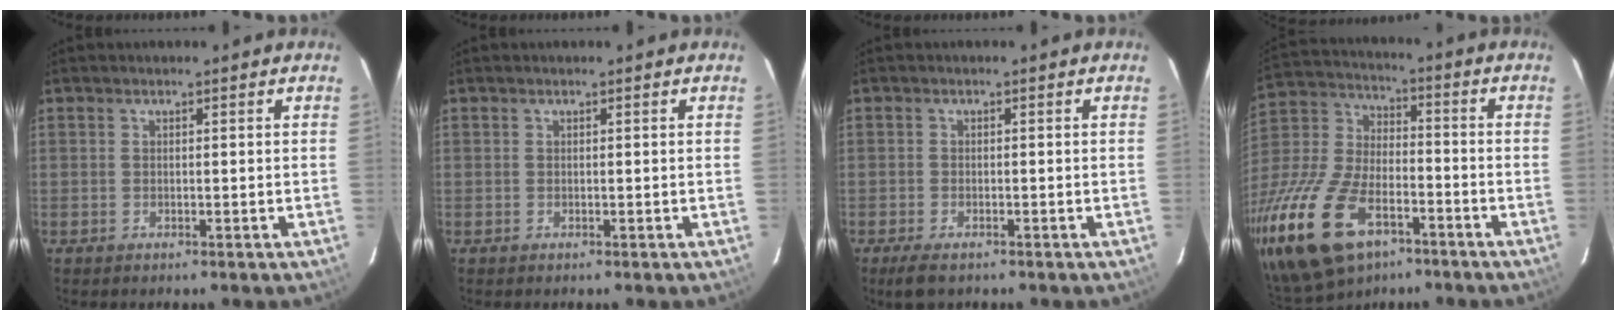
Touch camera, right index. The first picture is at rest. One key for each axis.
{"total": 0.0}
{"total": 3.9, "fx": -2.8, "fy": 1.5, "fz": 2.2, "tx": -0.055, "ty": -0.014, "tz": -0.049}
{"total": 24.3, "fx": -13.4, "fy": 13.1, "fz": 15.4, "tx": -0.347, "ty": -0.021, "tz": -0.239}